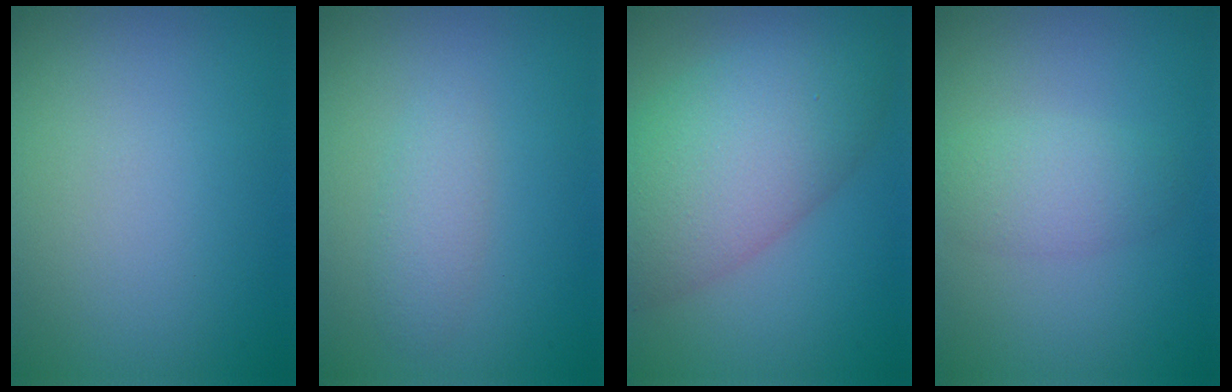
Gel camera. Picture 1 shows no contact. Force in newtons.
{"total": 1.7, "press": 1.7, "slide": 0.1}
{"total": 8.8, "press": 8.8, "slide": 0.3}
{"total": 2.4, "press": 2.4, "slide": 0.1}